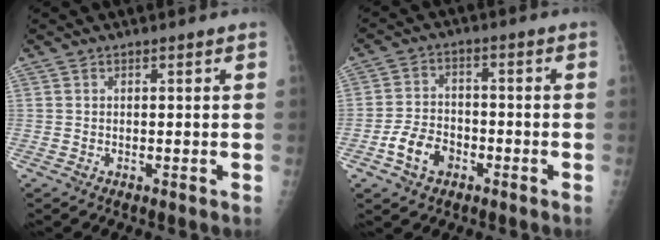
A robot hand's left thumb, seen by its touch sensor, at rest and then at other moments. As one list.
[{"total": 7.3, "force": [-3.4, 5.2, 3.9], "torque": [-0.060, 0.022, -0.061]}]